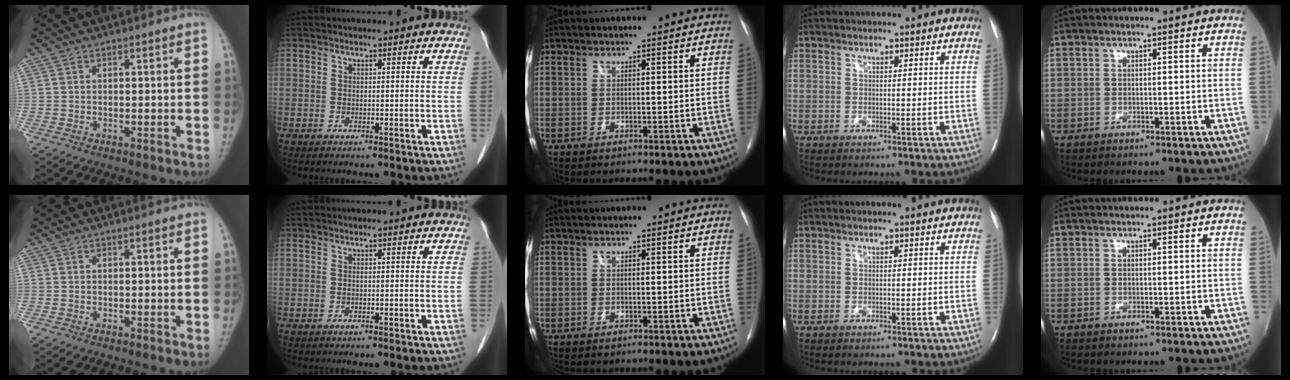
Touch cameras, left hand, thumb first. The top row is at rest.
{}